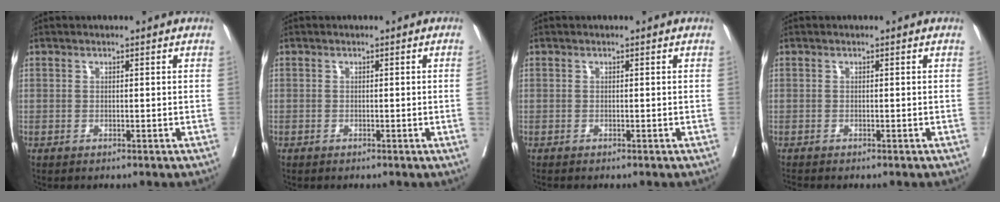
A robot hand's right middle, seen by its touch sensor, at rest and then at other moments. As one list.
[{"total": 0.9, "force": [-0.2, -0.4, 0.8], "torque": [-0.008, 0.000, -0.003]}, {"total": 0.6, "force": [-0.6, 0.1, 0.2], "torque": [-0.003, -0.001, -0.012]}, {"total": 0.9, "force": [-0.9, 0.0, 0.2], "torque": [-0.006, -0.004, -0.019]}]